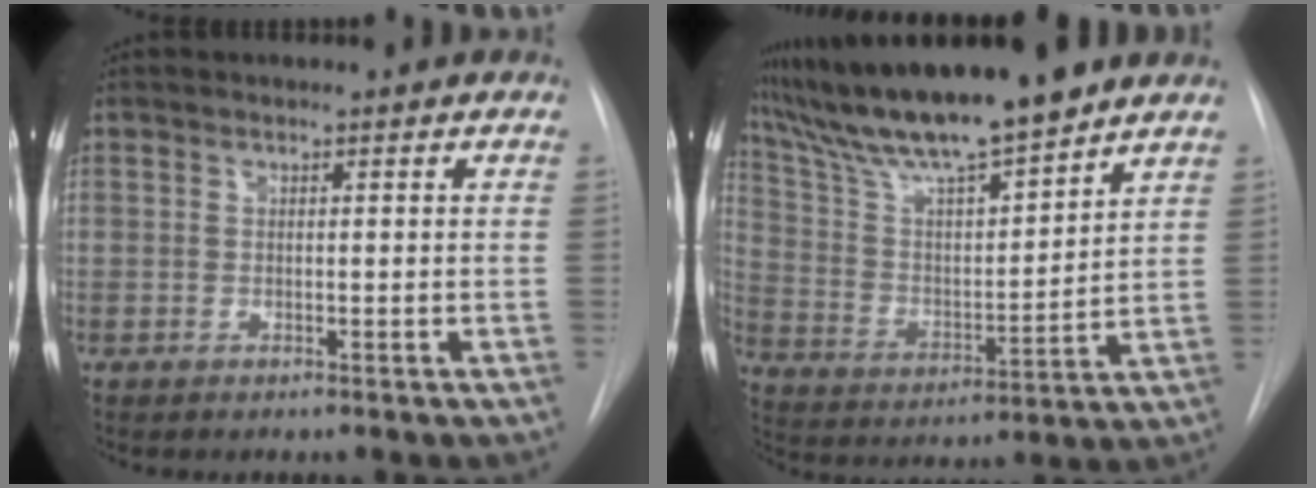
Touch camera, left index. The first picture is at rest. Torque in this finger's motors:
{"motor_torque": [0.57, -1.00, 0.93, 0.21]}